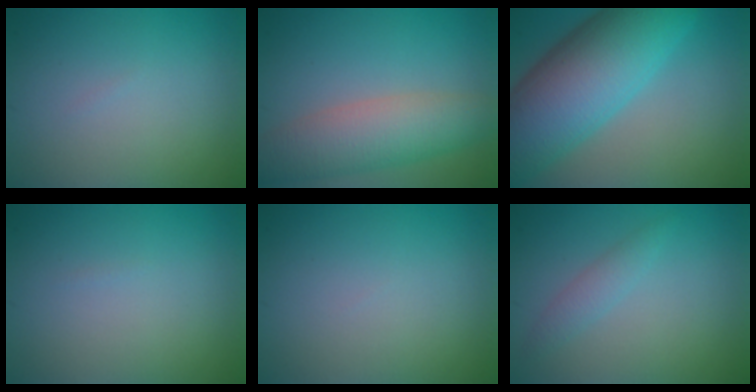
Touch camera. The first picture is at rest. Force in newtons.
{"total": 6.0, "press": 6.0, "slide": 0.1}
{"total": 12.1, "press": 12.1, "slide": 0.3}
{"total": 0.0}
{"total": 0.0}
{"total": 1.5, "press": 1.5, "slide": 0.1}